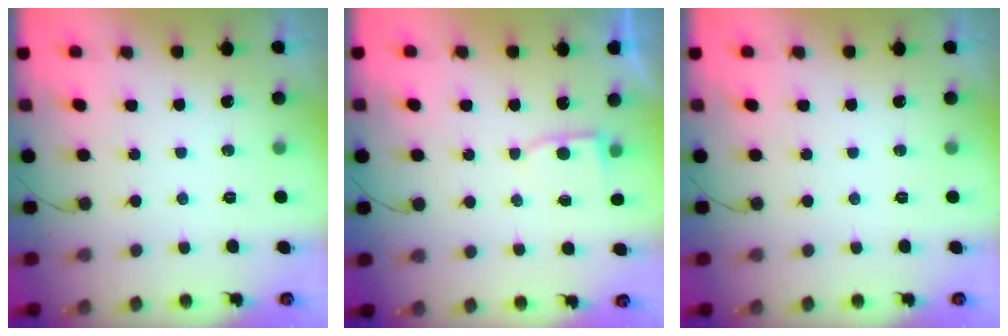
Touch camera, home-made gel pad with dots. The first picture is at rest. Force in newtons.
{"total": 3.3, "press": 3.2, "slide": 0.3}
{"total": 0.0}